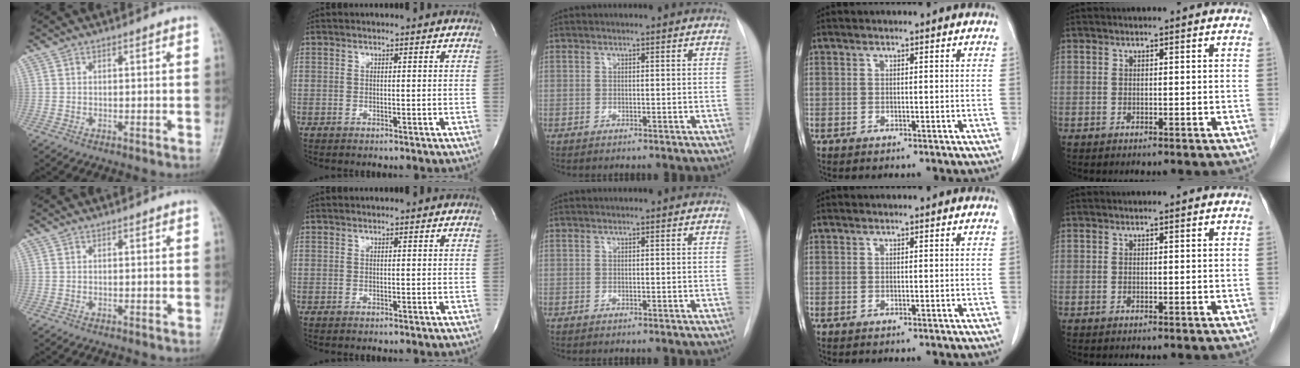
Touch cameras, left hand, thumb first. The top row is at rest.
{}